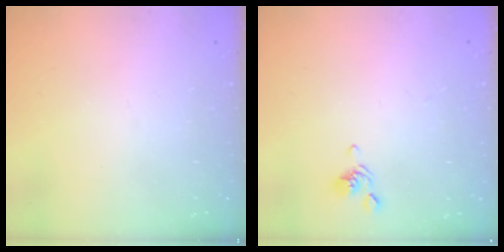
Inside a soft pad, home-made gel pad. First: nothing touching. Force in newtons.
{"total": 2.6, "press": 2.5, "slide": 0.4}